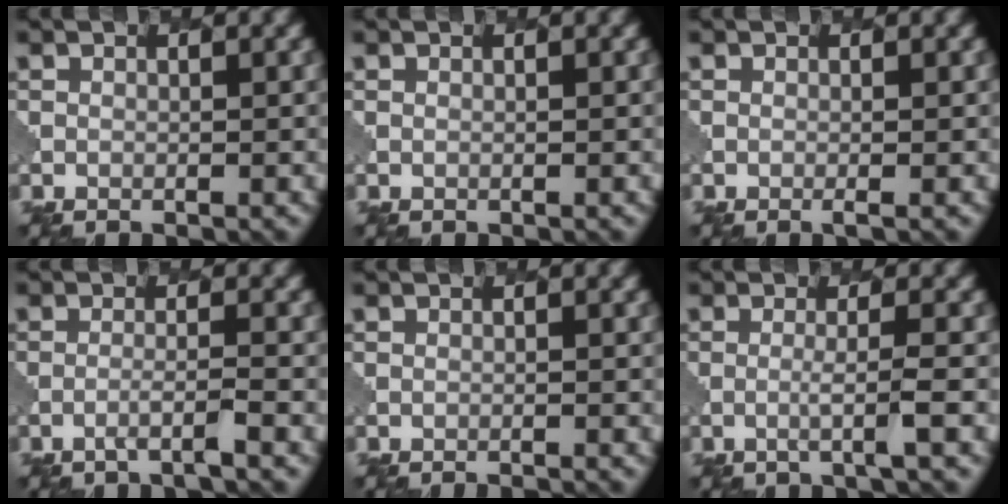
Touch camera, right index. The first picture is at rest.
{"total": 0.0}
{"total": 0.6, "force": [-0.2, 0.1, 0.6], "torque": [-0.007, -0.002, -0.003]}
{"total": 1.7, "force": [-1.1, 0.1, 1.3], "torque": [-0.012, 0.006, -0.031]}
{"total": 1.3, "force": [-1.2, 0.2, 0.4], "torque": [0.011, -0.001, -0.020]}
{"total": 1.9, "force": [-0.6, 0.1, 1.9], "torque": [-0.027, 0.002, -0.021]}